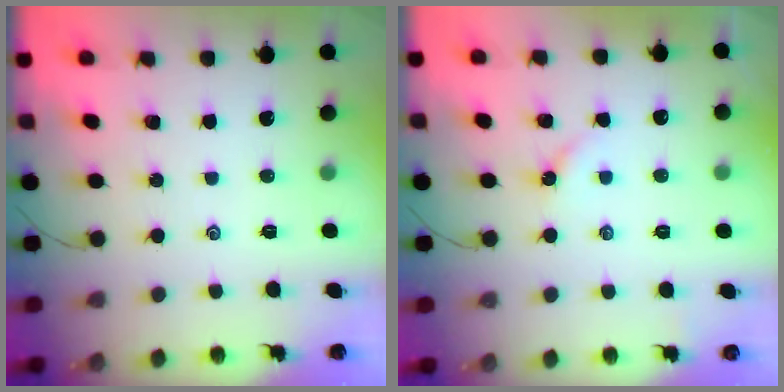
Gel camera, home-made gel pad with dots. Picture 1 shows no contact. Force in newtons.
{"total": 2.9, "press": 2.9, "slide": 0.4}